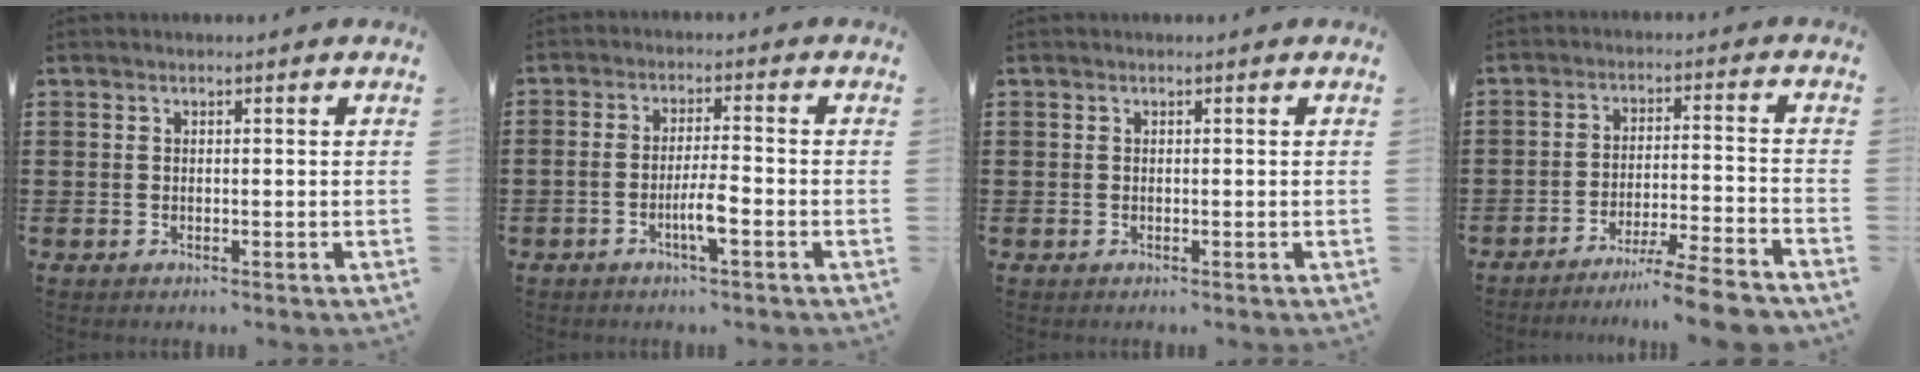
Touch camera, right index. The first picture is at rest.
{"total": 4.4, "force": [-2.0, 0.6, 3.8], "torque": [-0.078, -0.004, -0.040]}
{"total": 0.0}
{"total": 6.9, "force": [-6.1, -0.6, 3.1], "torque": [-0.050, -0.008, -0.119]}